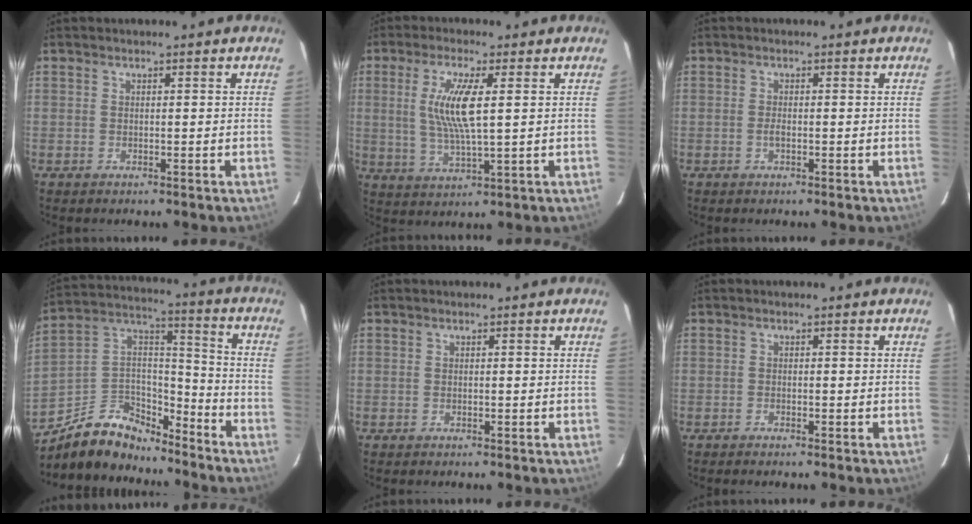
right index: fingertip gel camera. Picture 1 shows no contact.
{"total": 9.0, "force": [1.7, 1.4, 8.7], "torque": [-0.173, -0.004, 0.035]}
{"total": 1.2, "force": [-0.4, 0.5, 1.0], "torque": [-0.020, 0.001, -0.008]}
{"total": 15.7, "force": [-12.0, 7.8, 6.4], "torque": [-0.151, 0.045, -0.199]}
{"total": 0.0}
{"total": 0.5, "force": [-0.5, 0.0, 0.0], "torque": [-0.001, -0.003, -0.010]}